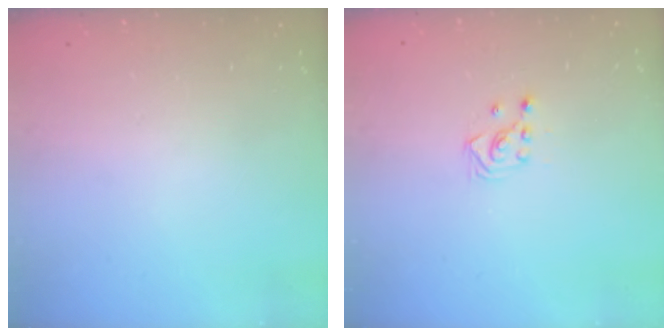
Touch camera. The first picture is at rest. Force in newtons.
{"total": 2.9, "press": 2.9, "slide": 0.3}